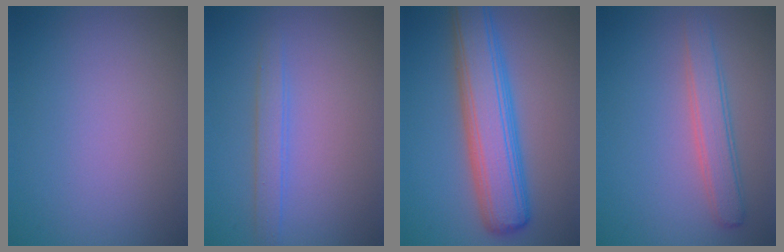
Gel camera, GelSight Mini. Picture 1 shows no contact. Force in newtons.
{"total": 1.8, "press": 1.8, "slide": 0.1}
{"total": 7.8, "press": 7.8, "slide": 0.3}
{"total": 3.0, "press": 3.0, "slide": 0.1}